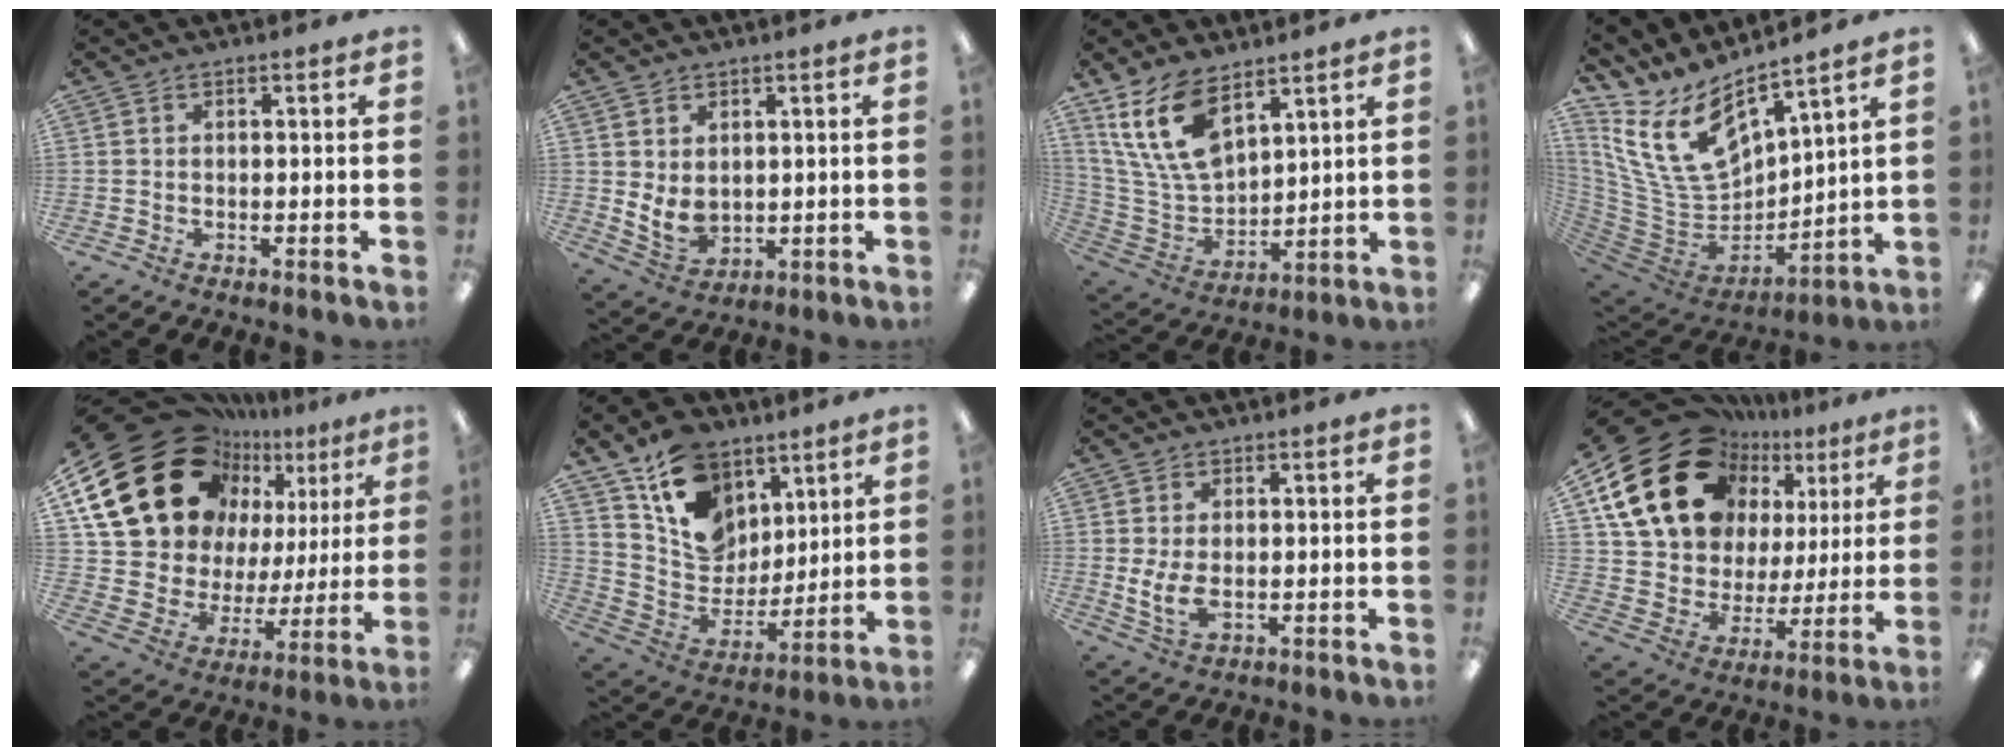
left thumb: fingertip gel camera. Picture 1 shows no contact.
{"total": 5.8, "force": [1.8, 4.3, 3.5], "torque": [-0.072, -0.019, 0.034]}
{"total": 15.9, "force": [9.4, 8.1, 10.0], "torque": [-0.233, -0.037, 0.171]}
{"total": 17.3, "force": [10.1, 9.4, 10.5], "torque": [-0.231, -0.062, 0.189]}
{"total": 26.1, "force": [14.7, 16.4, 14.1], "torque": [-0.272, -0.088, 0.282]}
{"total": 16.3, "force": [9.4, 11.7, 6.3], "torque": [-0.111, -0.052, 0.186]}
{"total": 6.0, "force": [-0.2, 3.4, 4.9], "torque": [-0.103, -0.005, -0.006]}
{"total": 24.5, "force": [13.0, 16.7, 12.2], "torque": [-0.239, -0.074, 0.250]}